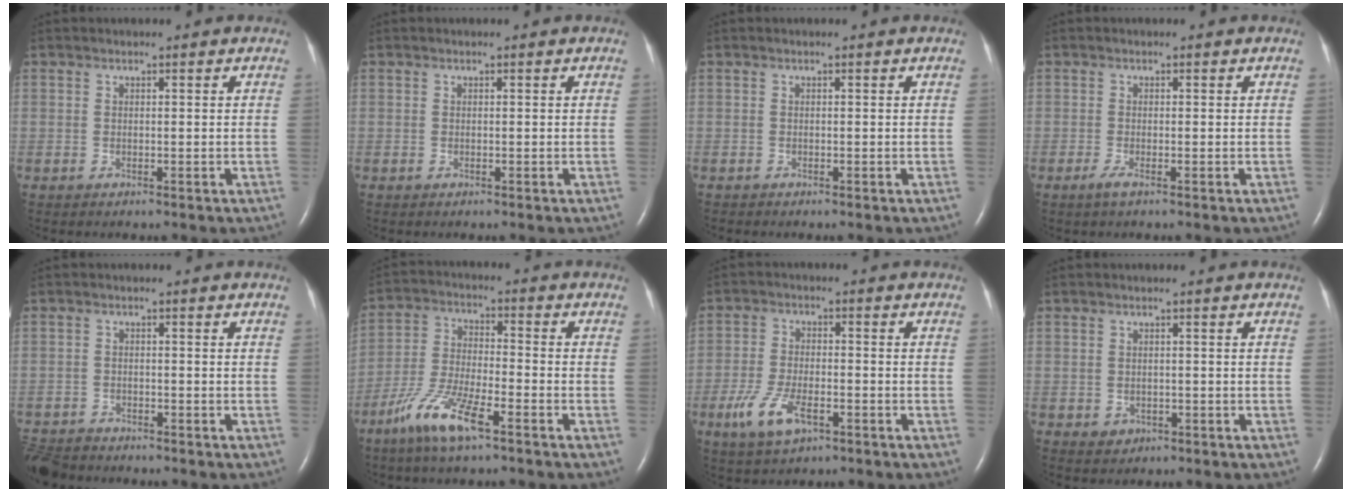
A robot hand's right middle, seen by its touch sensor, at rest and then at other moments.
{"total": 0.0}
{"total": 0.0}
{"total": 1.4, "force": [-0.8, 0.1, 1.1], "torque": [-0.026, -0.004, -0.021]}
{"total": 5.9, "force": [-5.5, 1.6, 1.0], "torque": [-0.020, -0.017, -0.100]}
{"total": 10.0, "force": [-6.2, 1.7, 7.6], "torque": [-0.165, -0.013, -0.121]}
{"total": 7.5, "force": [-3.7, 2.9, 5.8], "torque": [-0.128, -0.008, -0.066]}
{"total": 1.8, "force": [-0.7, 1.5, 0.5], "torque": [-0.002, 0.005, -0.004]}